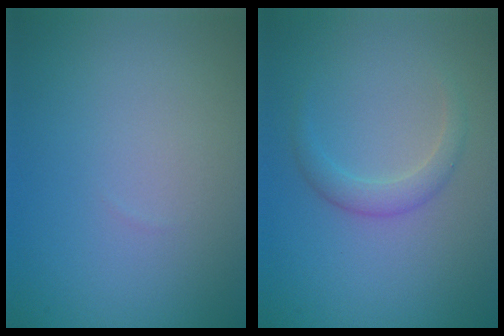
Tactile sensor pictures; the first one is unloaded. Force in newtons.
{"total": 1.7, "press": 1.7, "slide": 0.0}